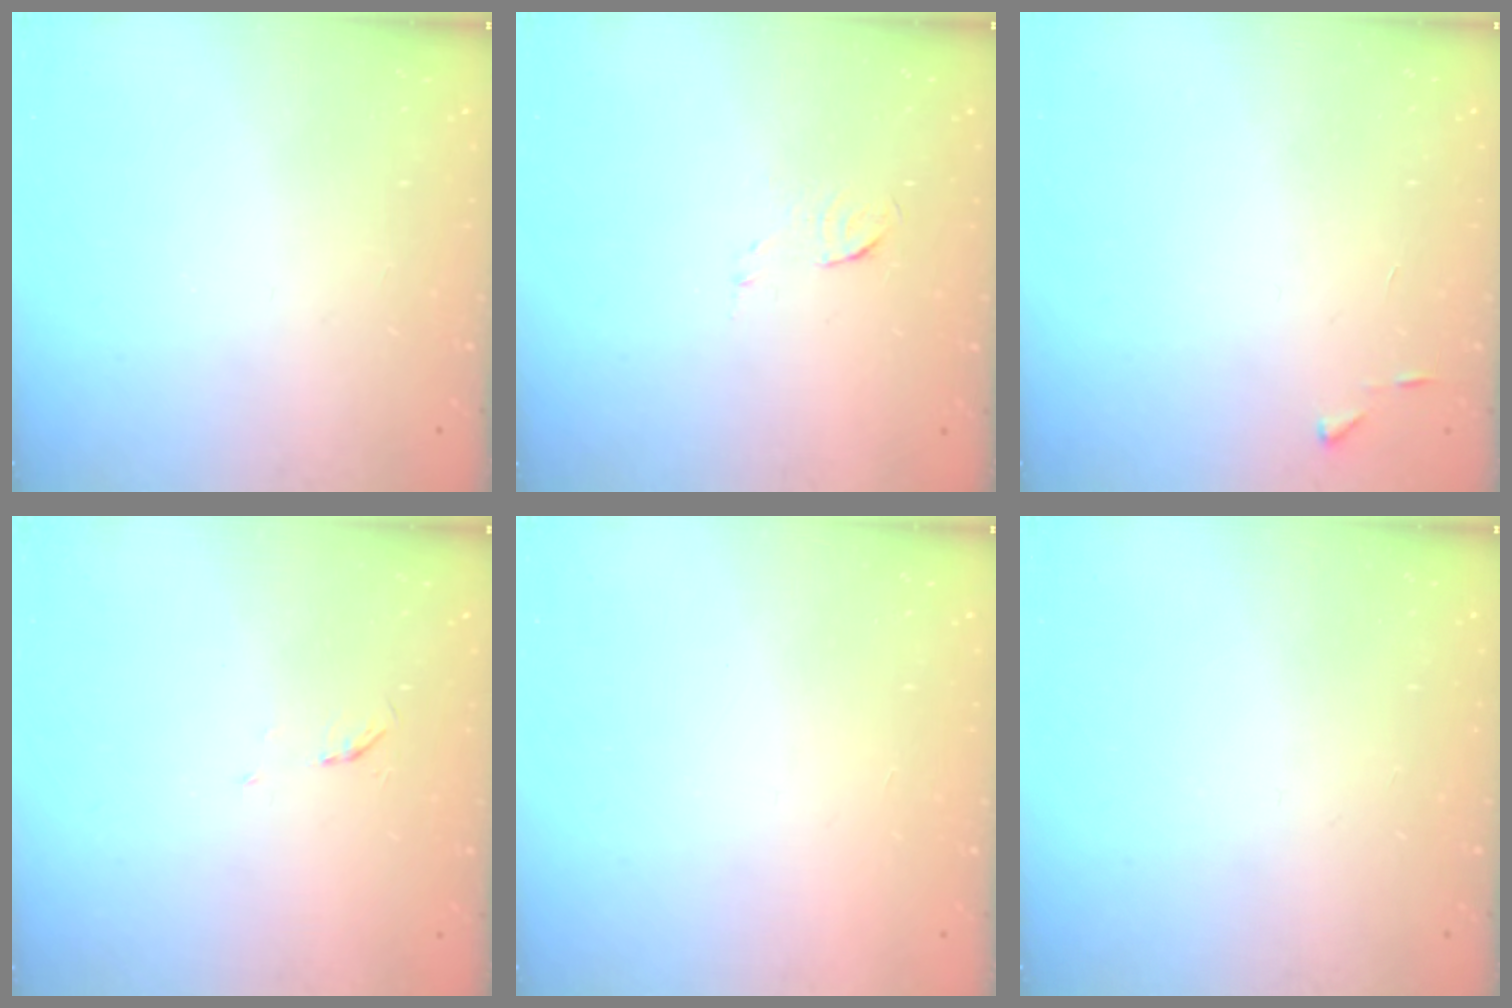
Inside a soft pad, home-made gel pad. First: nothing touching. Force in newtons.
{"total": 4.2, "press": 4.1, "slide": 1.1}
{"total": 2.7, "press": 2.7, "slide": 0.3}
{"total": 3.5, "press": 3.4, "slide": 0.5}
{"total": 1.6, "press": 1.5, "slide": 0.1}
{"total": 0.0}